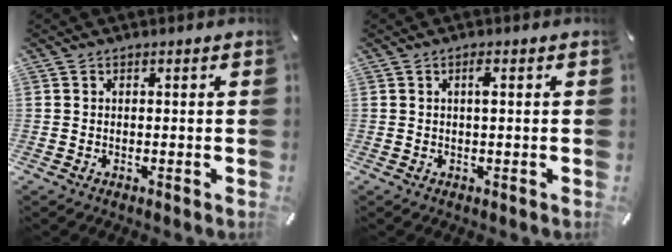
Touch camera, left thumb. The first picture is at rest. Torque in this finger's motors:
{"motor_torque": [0.33, 0.62, 0.37, -0.43, 0.00]}